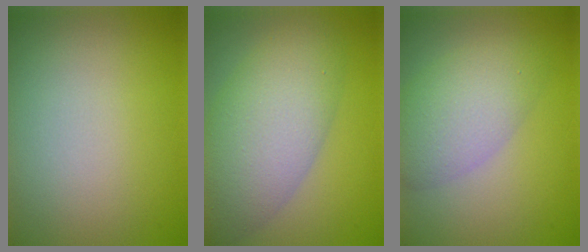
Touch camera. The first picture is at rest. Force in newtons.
{"total": 8.1, "press": 8.1, "slide": 0.6}
{"total": 5.2, "press": 5.2, "slide": 0.3}